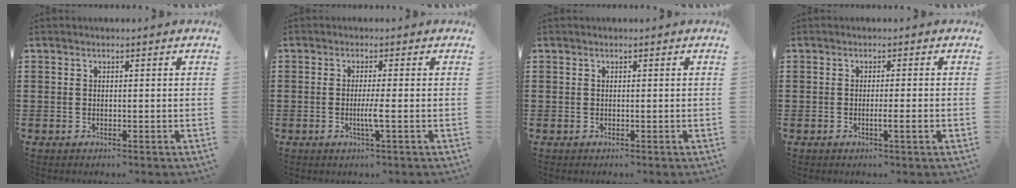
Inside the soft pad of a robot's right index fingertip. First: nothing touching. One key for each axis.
{"total": 2.9, "fx": -0.7, "fy": -0.3, "fz": 2.8, "tx": -0.049, "ty": -0.007, "tz": -0.015}
{"total": 0.0}
{"total": 2.4, "fx": -0.8, "fy": -0.3, "fz": 2.2, "tx": -0.035, "ty": -0.008, "tz": -0.016}